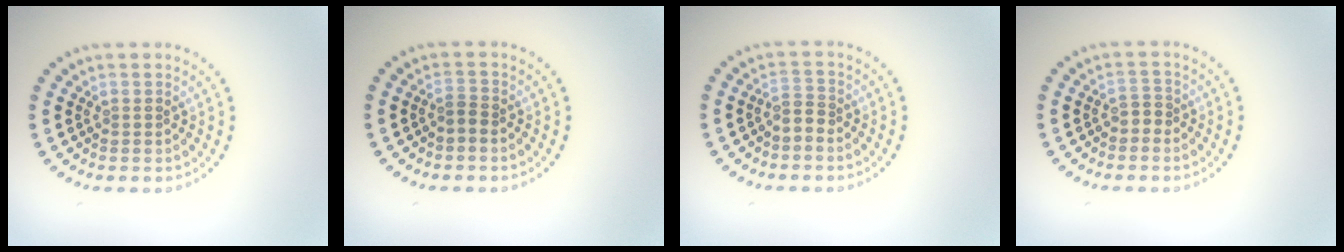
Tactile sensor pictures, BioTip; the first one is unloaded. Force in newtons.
{"total": 1.2, "press": 1.0, "slide": 0.7}
{"total": 1.4, "press": 1.0, "slide": 1.0}
{"total": 1.0, "press": 0.8, "slide": 0.5}